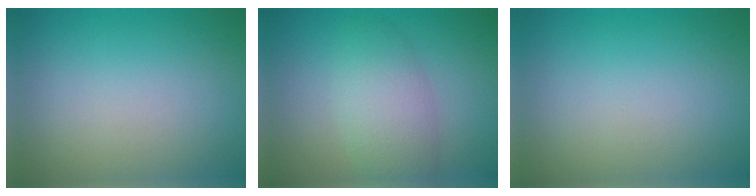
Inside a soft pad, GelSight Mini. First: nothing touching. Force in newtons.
{"total": 4.3, "press": 4.3, "slide": 0.1}
{"total": 0.0}